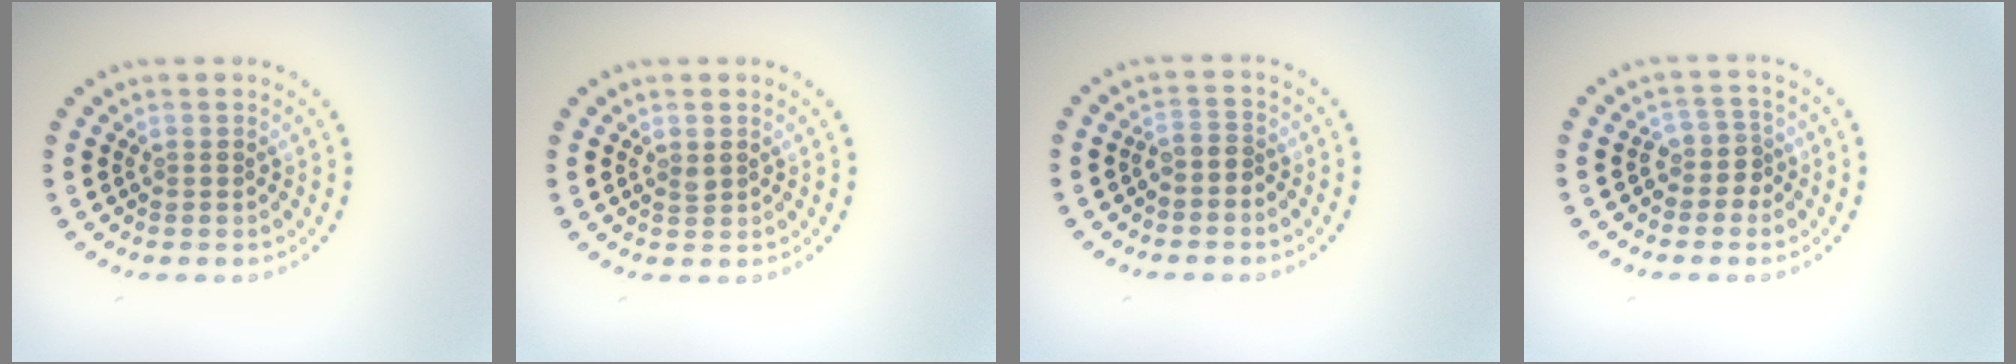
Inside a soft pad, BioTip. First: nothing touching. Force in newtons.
{"total": 0.6, "press": 0.6, "slide": 0.3}
{"total": 1.2, "press": 0.8, "slide": 0.9}
{"total": 1.9, "press": 1.6, "slide": 1.2}